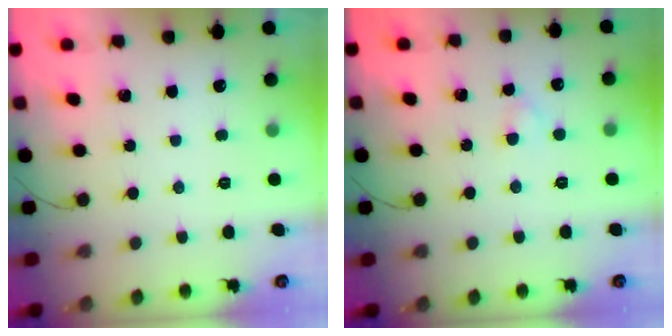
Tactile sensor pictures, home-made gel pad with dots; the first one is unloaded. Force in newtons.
{"total": 1.9, "press": 1.6, "slide": 1.0}